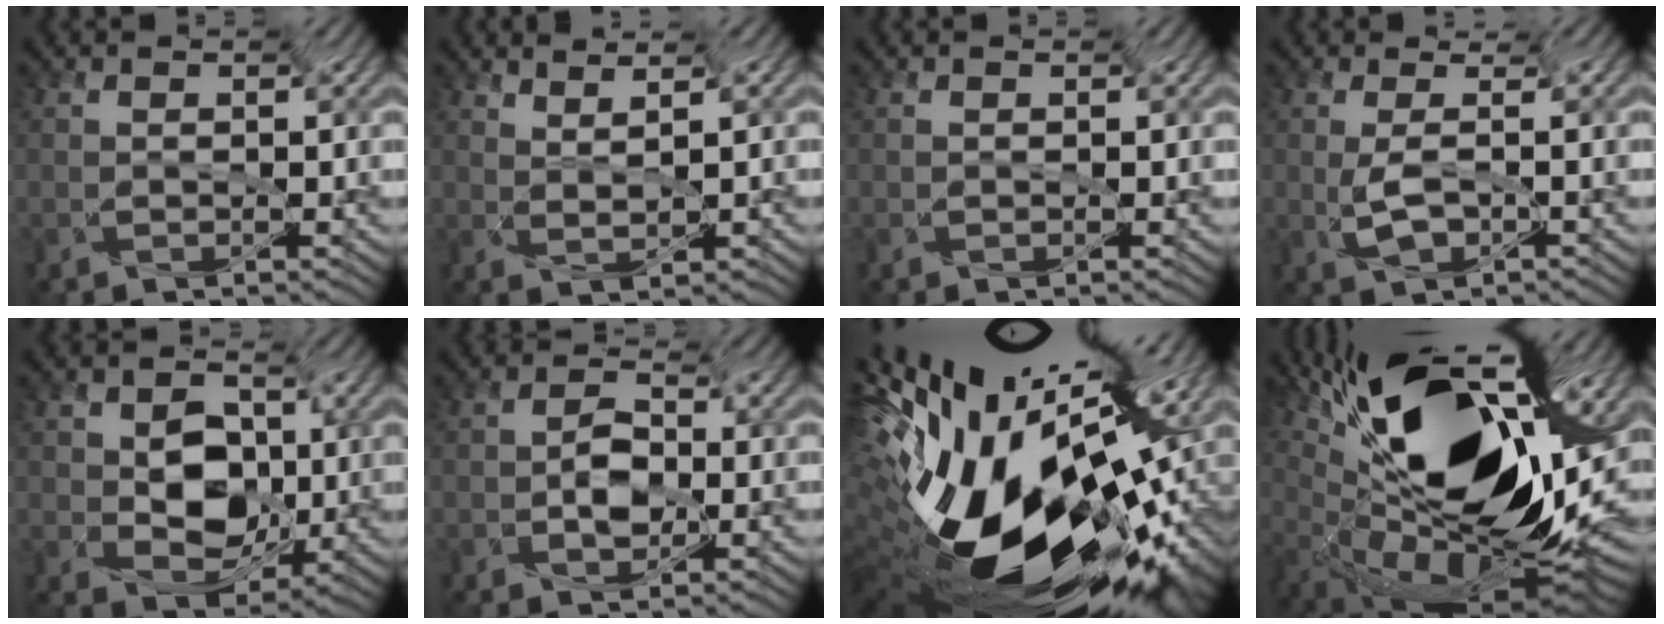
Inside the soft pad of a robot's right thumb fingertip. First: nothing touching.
{"total": 3.0, "force": [2.7, -0.1, 1.4], "torque": [-0.026, -0.011, 0.045]}
{"total": 0.0}
{"total": 2.0, "force": [-1.0, 0.8, 1.5], "torque": [-0.039, -0.005, -0.012]}
{"total": 7.4, "force": [-2.5, 4.9, 4.8], "torque": [-0.086, -0.006, -0.036]}
{"total": 2.9, "force": [-2.8, 0.7, 0.6], "torque": [-0.023, -0.002, -0.049]}
{"total": 16.0, "force": [-3.4, 6.4, 14.3], "torque": [-0.229, -0.046, -0.046]}
{"total": 15.8, "force": [0.5, 6.3, 14.5], "torque": [-0.233, 0.007, 0.003]}